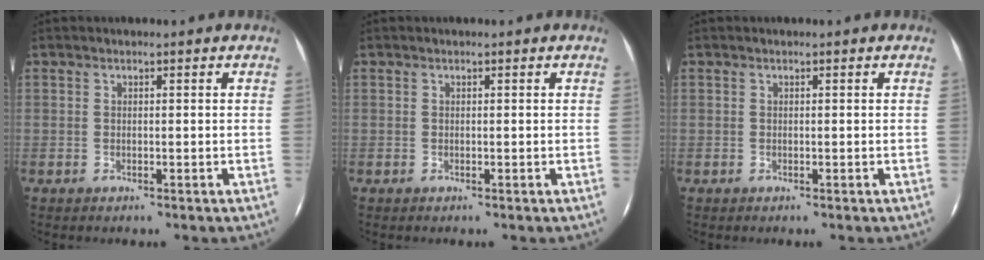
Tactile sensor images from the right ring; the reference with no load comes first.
{"total": 0.0}
{"total": 0.0}